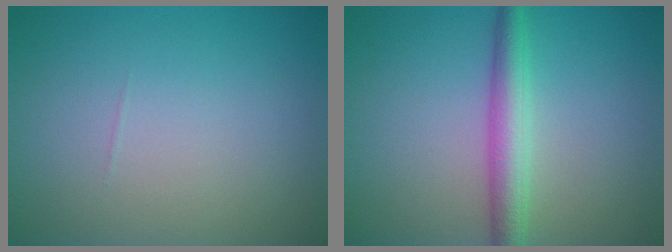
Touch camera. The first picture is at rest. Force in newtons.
{"total": 3.7, "press": 3.7, "slide": 0.0}